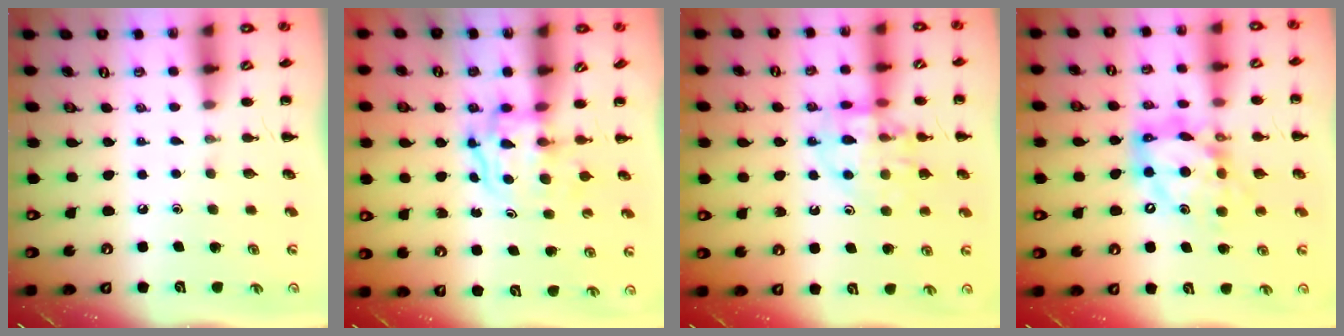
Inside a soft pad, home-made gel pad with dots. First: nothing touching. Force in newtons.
{"total": 3.4, "press": 3.4, "slide": 0.3}
{"total": 13.5, "press": 13.4, "slide": 1.6}
{"total": 12.7, "press": 12.0, "slide": 4.0}